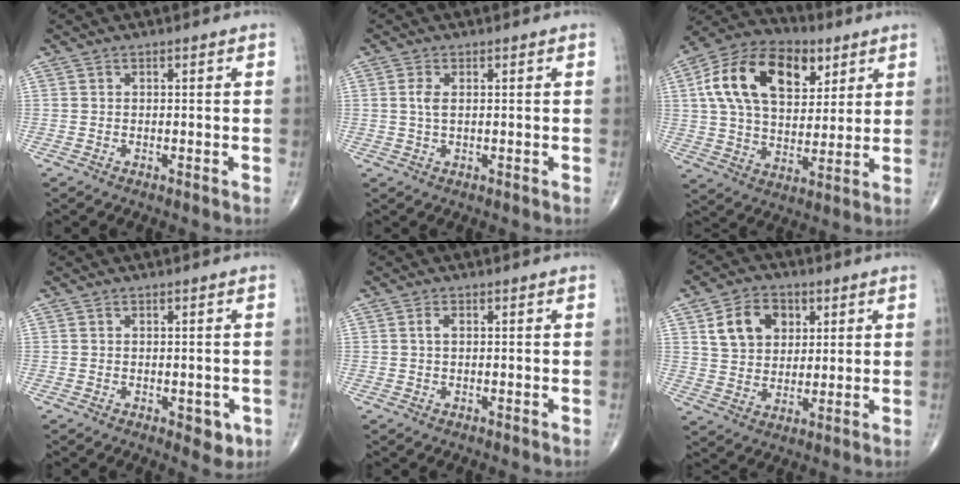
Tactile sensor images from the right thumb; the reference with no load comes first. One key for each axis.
{"total": 2.3, "fx": 0.4, "fy": 1.1, "fz": 2.0, "tx": -0.050, "ty": 0.002, "tz": 0.009}
{"total": 20.7, "fx": 7.2, "fy": 12.8, "fz": 14.6, "tx": -0.235, "ty": -0.006, "tz": 0.120}
{"total": 3.6, "fx": -0.9, "fy": 2.1, "fz": 2.8, "tx": -0.019, "ty": -0.004, "tz": -0.005}
{"total": 1.4, "fx": 0.2, "fy": 0.7, "fz": 1.1, "tx": -0.024, "ty": 0.005, "tz": 0.004}
{"total": 10.6, "fx": 3.9, "fy": 7.9, "fz": 5.9, "tx": -0.071, "ty": -0.009, "tz": 0.073}